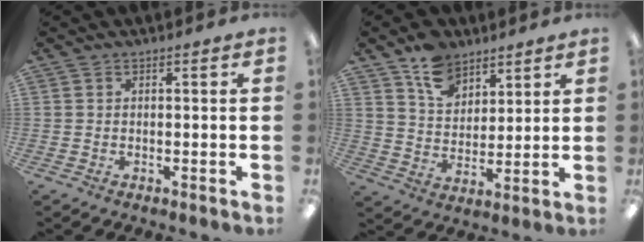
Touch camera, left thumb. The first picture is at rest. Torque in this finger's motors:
{"motor_torque": [1.32, 1.10, 0.84, -0.88, 0.15]}